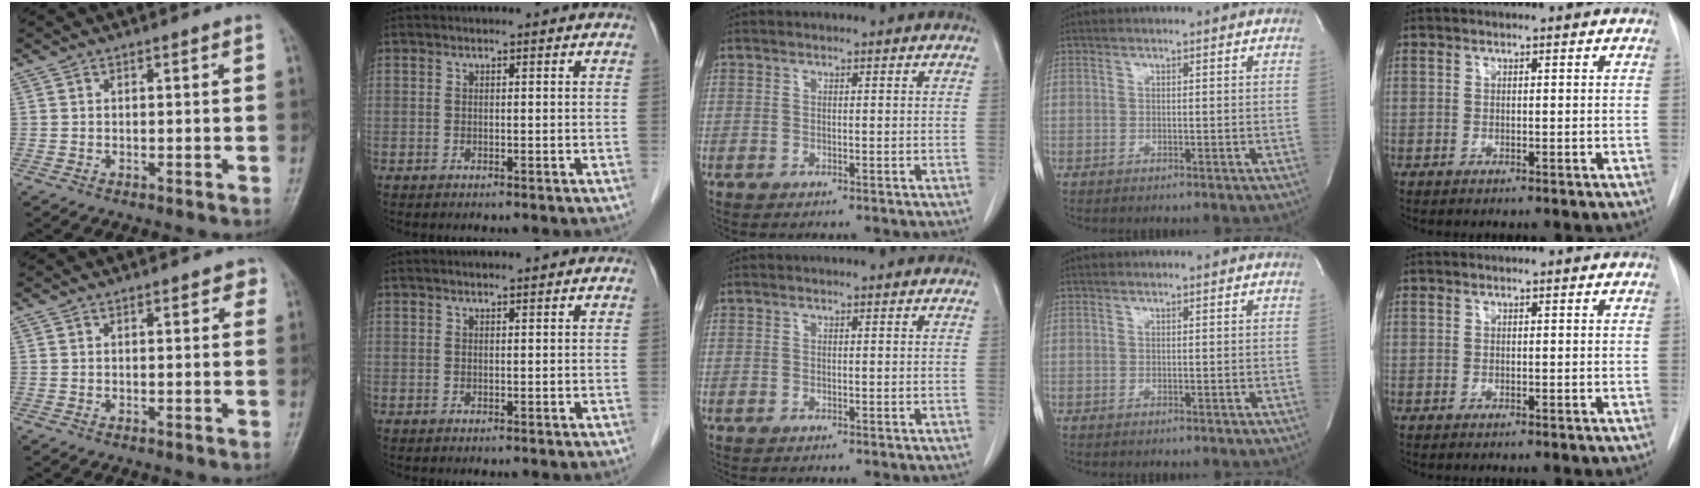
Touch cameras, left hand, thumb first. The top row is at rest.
{"thumb": {"total": 2.1, "force": [1.1, 1.1, 1.4], "torque": [-0.005, -0.001, 0.010]}, "index": {"total": 1.2, "force": [1.1, 0.0, 0.4], "torque": [-0.006, 0.007, 0.021]}}